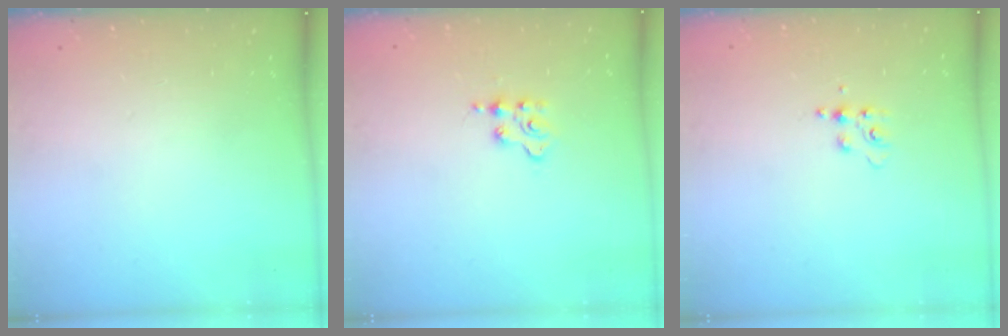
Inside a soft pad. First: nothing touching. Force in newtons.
{"total": 2.4, "press": 2.4, "slide": 0.3}
{"total": 4.9, "press": 4.8, "slide": 0.5}